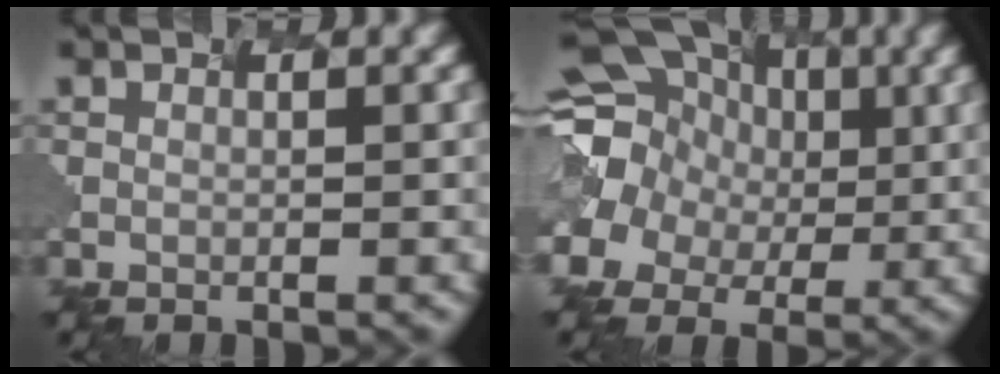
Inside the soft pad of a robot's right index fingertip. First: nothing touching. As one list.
[{"total": 14.9, "force": [2.7, 13.6, 5.4], "torque": [-0.154, 0.025, 0.020]}]